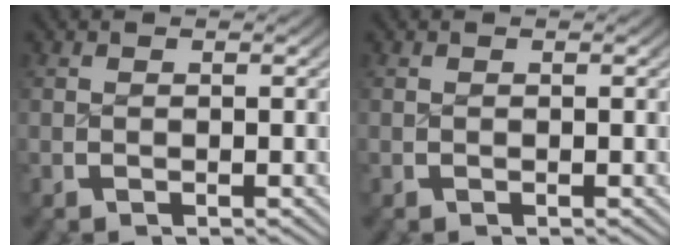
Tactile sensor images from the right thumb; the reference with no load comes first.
{"total": 0.0}